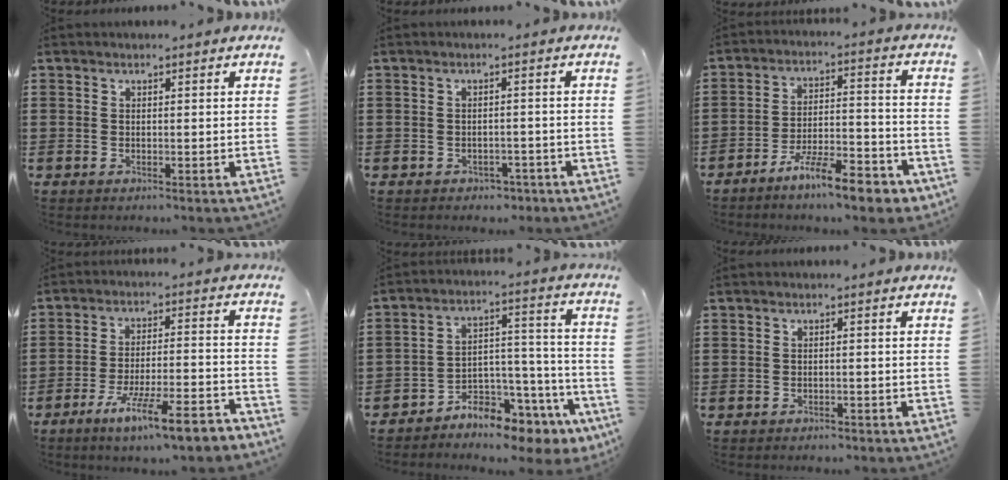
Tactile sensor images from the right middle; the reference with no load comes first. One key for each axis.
{"total": 1.4, "fx": -1.2, "fy": 0.7, "fz": -0.1, "tx": -0.006, "ty": 0.001, "tz": -0.029}
{"total": 10.2, "fx": -8.1, "fy": 1.9, "fz": 5.9, "tx": -0.093, "ty": 0.022, "tz": -0.149}
{"total": 9.9, "fx": -7.5, "fy": 0.6, "fz": 6.3, "tx": -0.107, "ty": 0.005, "tz": -0.141}
{"total": 6.3, "fx": -5.9, "fy": 2.1, "fz": 1.0, "tx": -0.016, "ty": 0.010, "tz": -0.113}
{"total": 0.8, "fx": -0.8, "fy": 0.3, "fz": 0.0, "tx": -0.002, "ty": 0.002, "tz": -0.018}